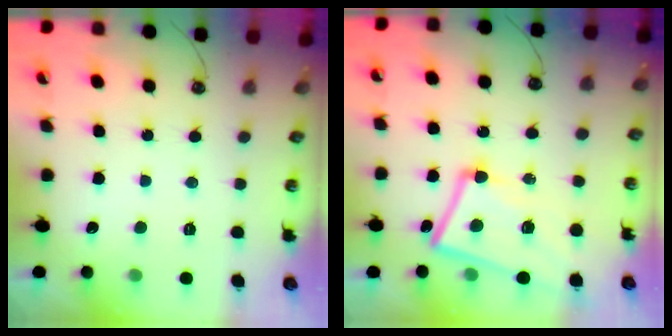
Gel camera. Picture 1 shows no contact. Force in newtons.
{"total": 9.5, "press": 9.3, "slide": 2.1}